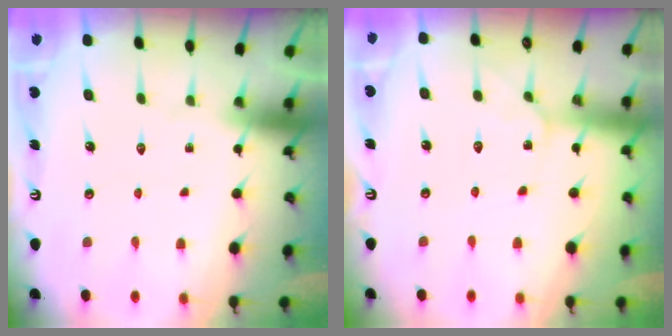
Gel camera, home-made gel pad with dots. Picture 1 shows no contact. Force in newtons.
{"total": 3.9, "press": 3.8, "slide": 0.5}